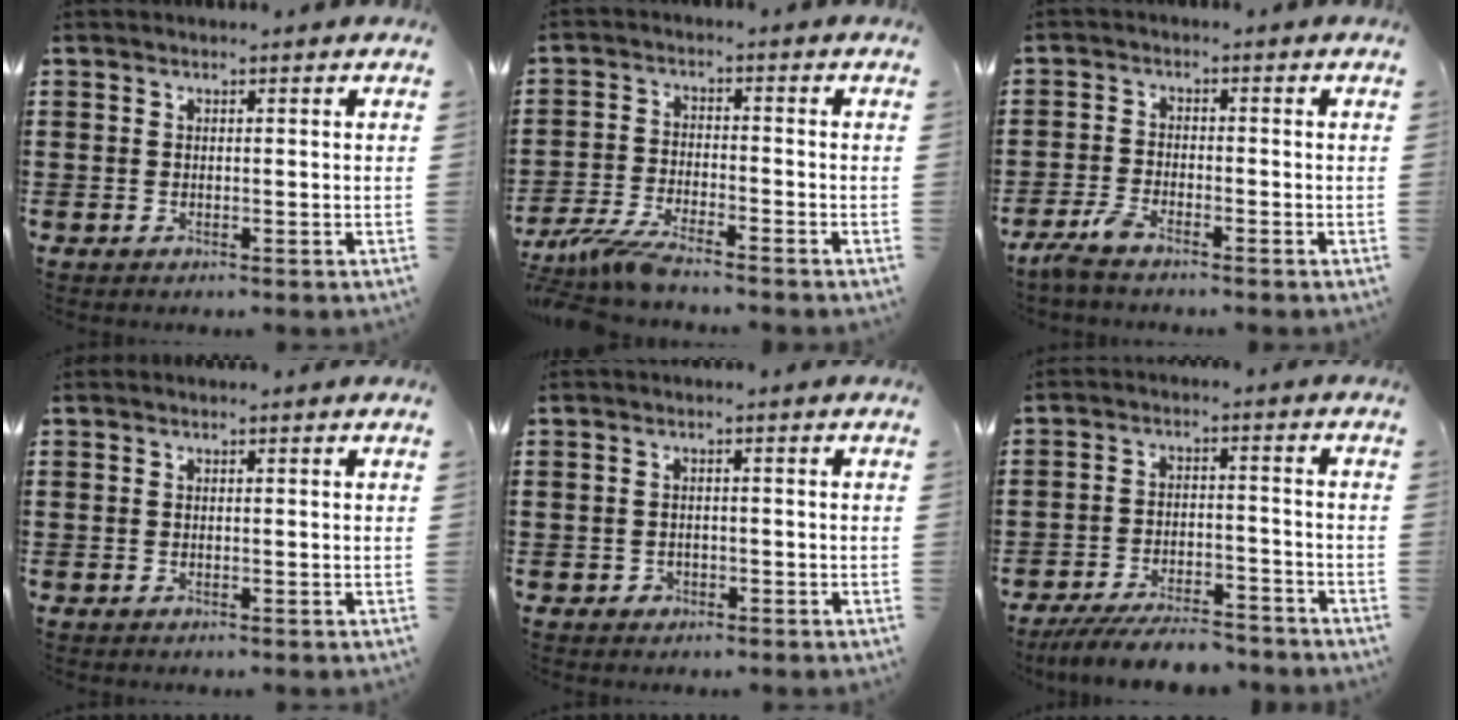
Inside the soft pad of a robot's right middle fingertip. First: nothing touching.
{"total": 5.4, "force": [-4.9, 0.3, 2.3], "torque": [-0.065, -0.014, -0.100]}
{"total": 3.2, "force": [-2.6, 0.6, 1.6], "torque": [-0.049, 0.001, -0.057]}
{"total": 0.0}
{"total": 1.0, "force": [-0.6, 0.8, 0.2], "torque": [-0.007, 0.000, -0.013]}
{"total": 6.8, "force": [-6.3, 0.8, 2.3], "torque": [-0.042, 0.001, -0.120]}